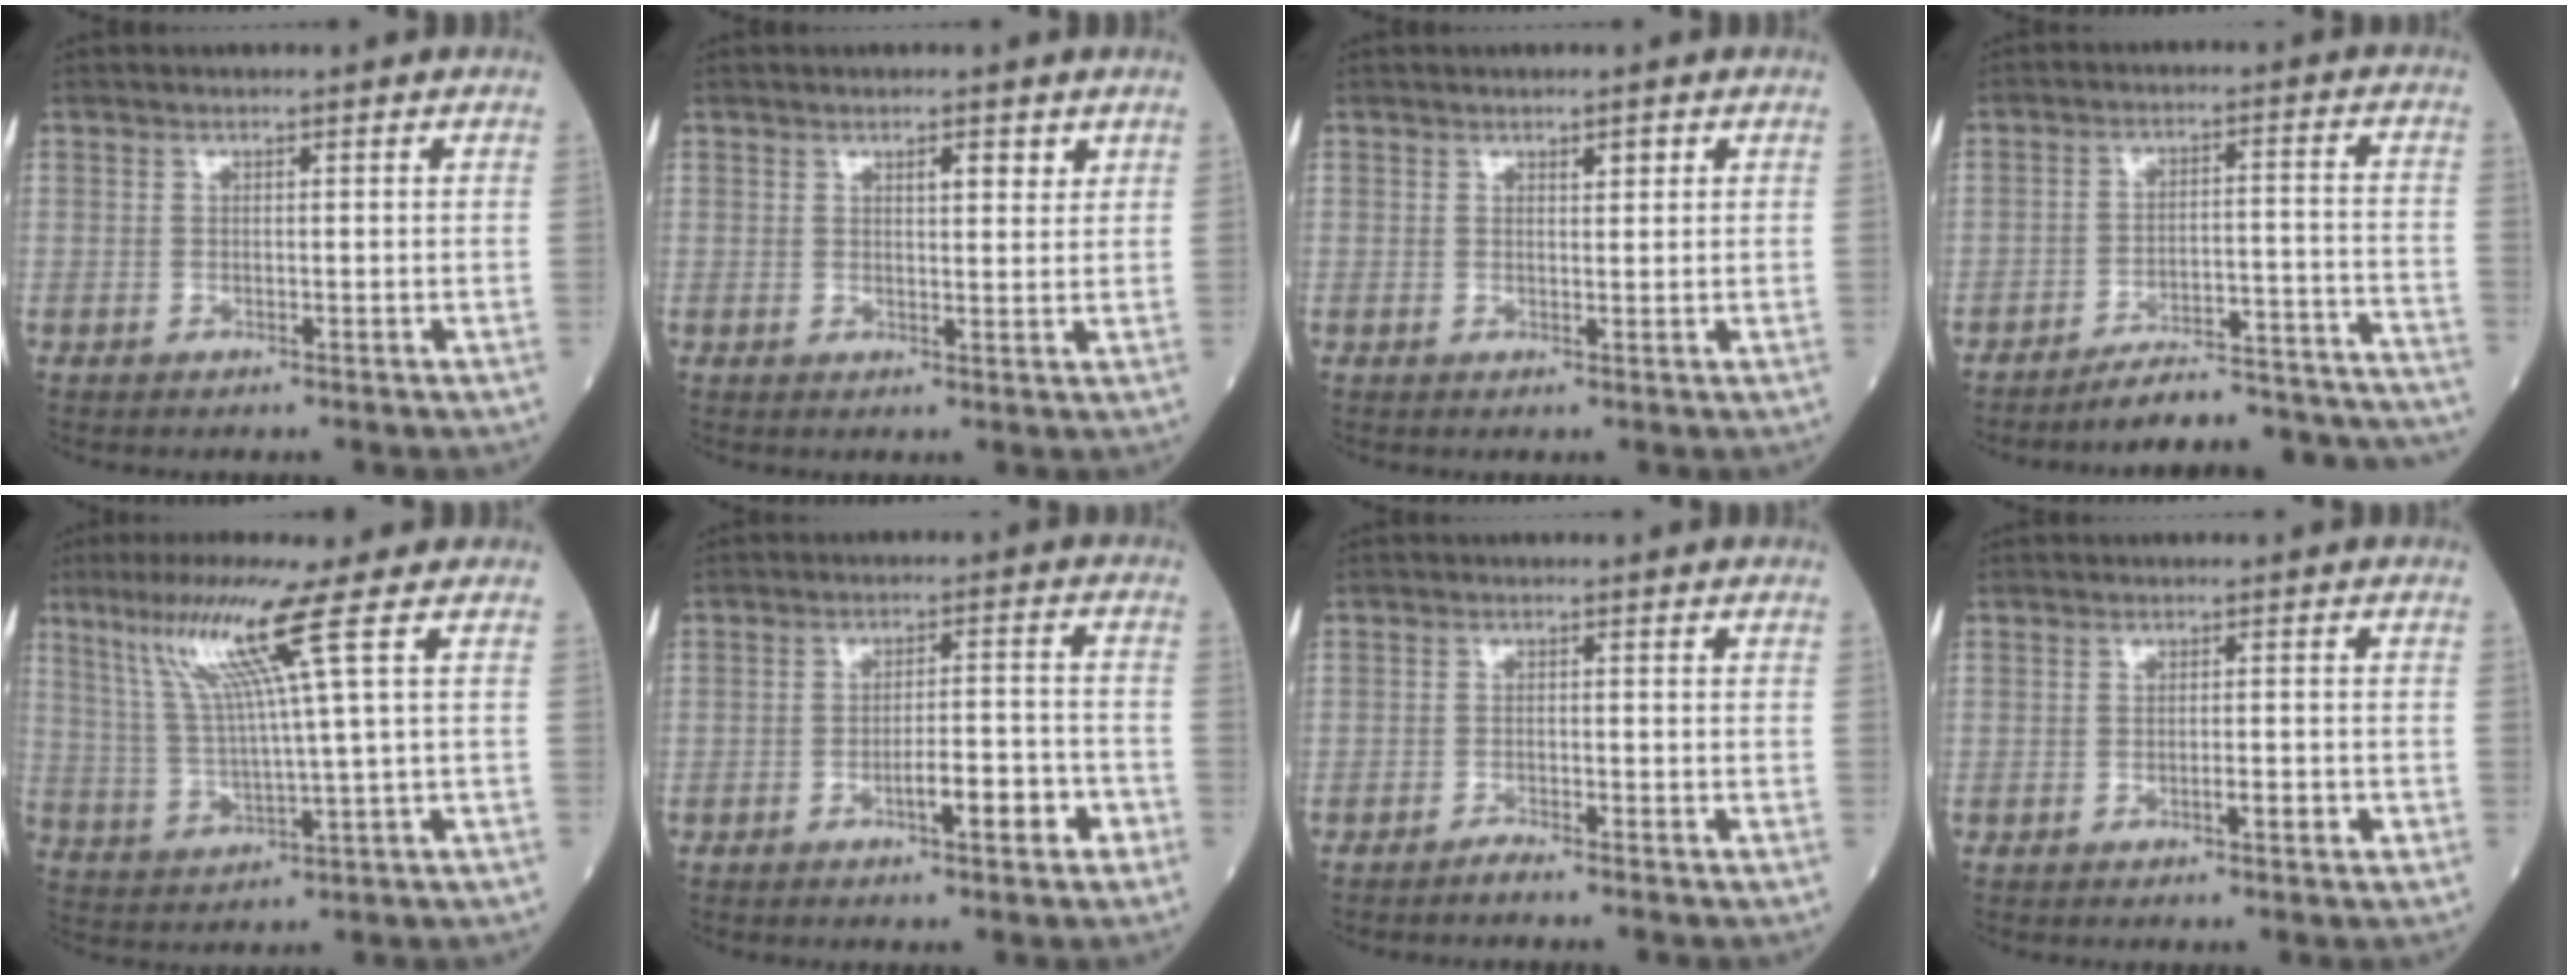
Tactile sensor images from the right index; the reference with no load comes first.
{"total": 2.6, "force": [1.6, 0.7, 1.8], "torque": [-0.026, -0.002, 0.023]}
{"total": 1.3, "force": [0.8, 0.4, 0.9], "torque": [-0.013, 0.000, 0.011]}
{"total": 19.7, "force": [-19.2, 1.0, 4.0], "torque": [-0.011, 0.023, -0.250]}
{"total": 10.9, "force": [5.3, -2.3, 9.3], "torque": [-0.175, 0.012, 0.106]}
{"total": 5.8, "force": [-3.0, 1.0, 4.9], "torque": [-0.071, 0.008, -0.046]}
{"total": 1.4, "force": [-1.3, -0.2, 0.4], "torque": [-0.010, -0.001, -0.026]}
{"total": 1.8, "force": [-0.9, 0.2, 1.5], "torque": [-0.023, 0.000, -0.014]}